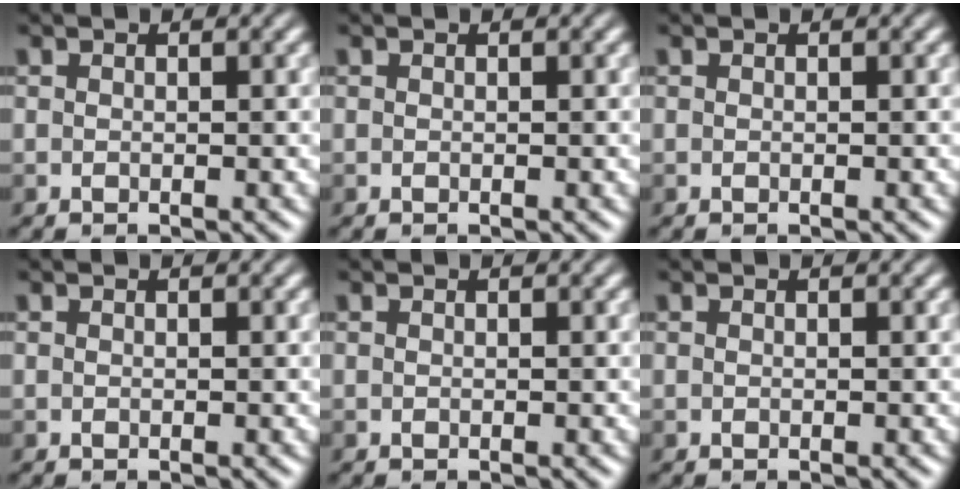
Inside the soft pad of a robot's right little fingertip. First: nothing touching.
{"total": 0.0}
{"total": 0.0}
{"total": 0.0}
{"total": 0.0}
{"total": 0.0}